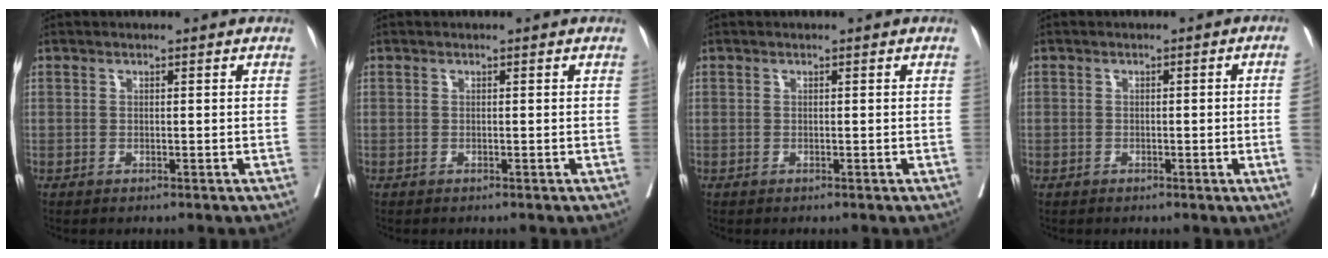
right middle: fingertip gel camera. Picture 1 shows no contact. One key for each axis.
{"total": 0.0}
{"total": 0.0}
{"total": 3.1, "fx": -0.5, "fy": -0.6, "fz": 3.0, "tx": -0.039, "ty": 0.003, "tz": -0.003}